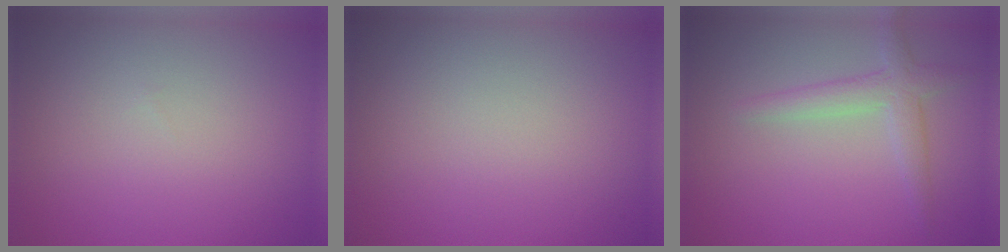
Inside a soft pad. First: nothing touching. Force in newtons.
{"total": 0.0}
{"total": 2.7, "press": 2.7, "slide": 0.1}